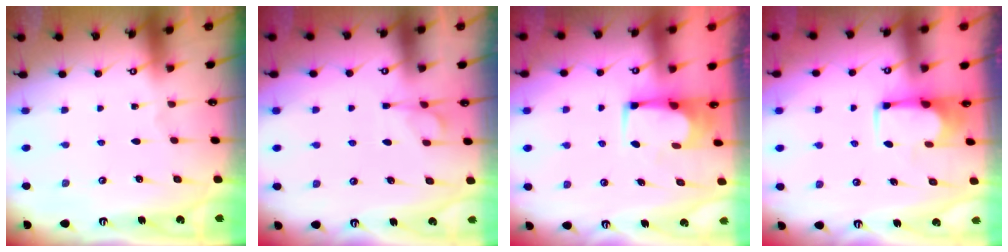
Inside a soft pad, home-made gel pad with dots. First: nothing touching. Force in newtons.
{"total": 1.5, "press": 0.9, "slide": 1.2}
{"total": 2.2, "press": 2.2, "slide": 0.1}
{"total": 1.8, "press": 1.7, "slide": 0.5}